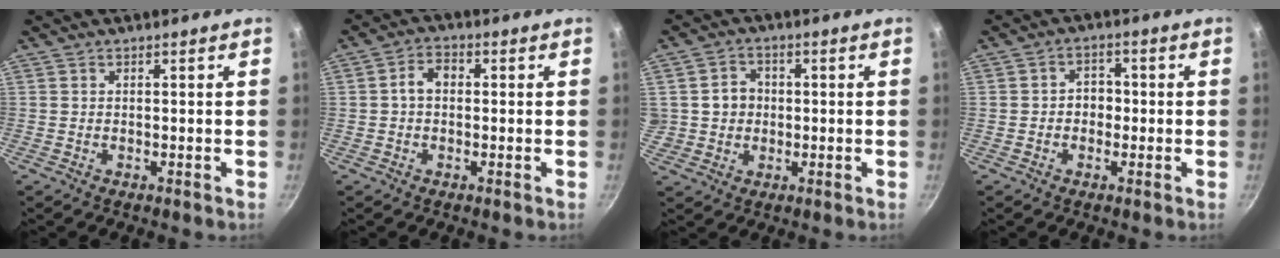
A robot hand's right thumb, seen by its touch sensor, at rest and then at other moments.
{"total": 4.0, "force": [0.1, 2.9, 2.7], "torque": [-0.037, 0.014, -0.004]}
{"total": 6.0, "force": [0.4, 5.5, 2.5], "torque": [-0.011, 0.010, 0.006]}
{"total": 3.8, "force": [-0.6, 3.1, 2.0], "torque": [-0.004, 0.012, -0.012]}